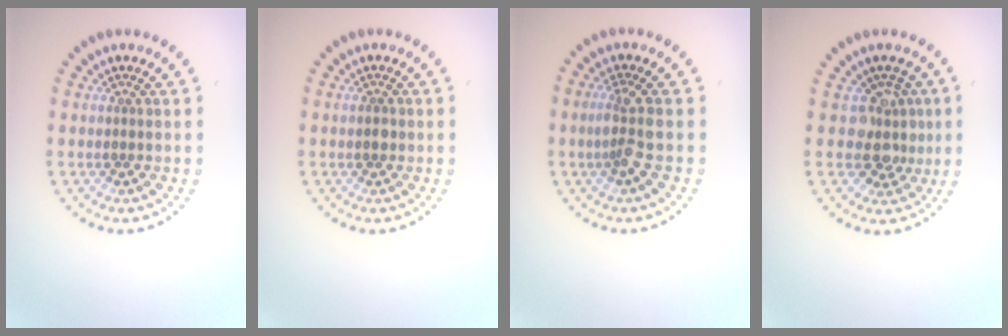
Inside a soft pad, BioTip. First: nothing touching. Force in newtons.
{"total": 1.2, "press": 1.2, "slide": 0.0}
{"total": 2.3, "press": 2.0, "slide": 1.1}
{"total": 3.0, "press": 2.3, "slide": 2.0}